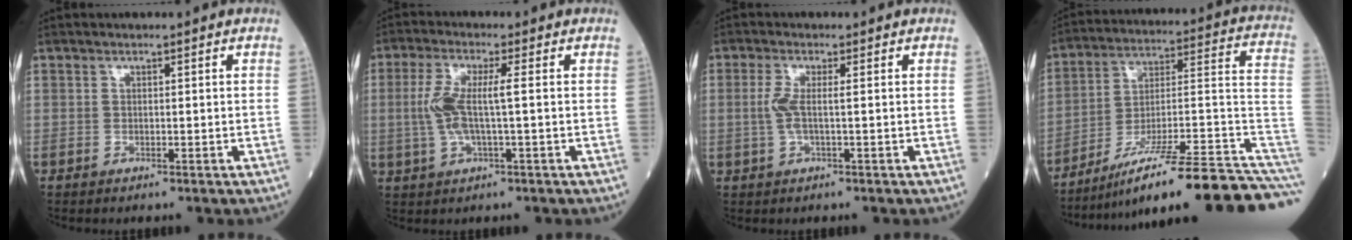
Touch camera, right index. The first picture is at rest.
{"total": 6.5, "force": [0.1, 1.0, 6.4], "torque": [-0.149, 0.010, 0.000]}
{"total": 3.2, "force": [0.1, 0.5, 3.1], "torque": [-0.076, 0.001, -0.001]}
{"total": 25.7, "force": [-18.5, 1.3, 17.7], "torque": [-0.171, 0.026, -0.285]}